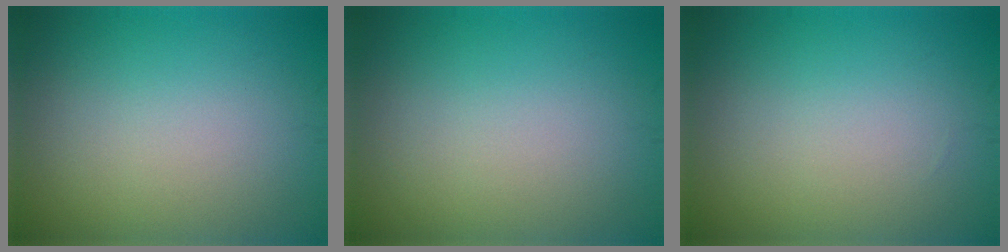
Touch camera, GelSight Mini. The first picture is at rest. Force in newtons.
{"total": 0.0}
{"total": 0.0}